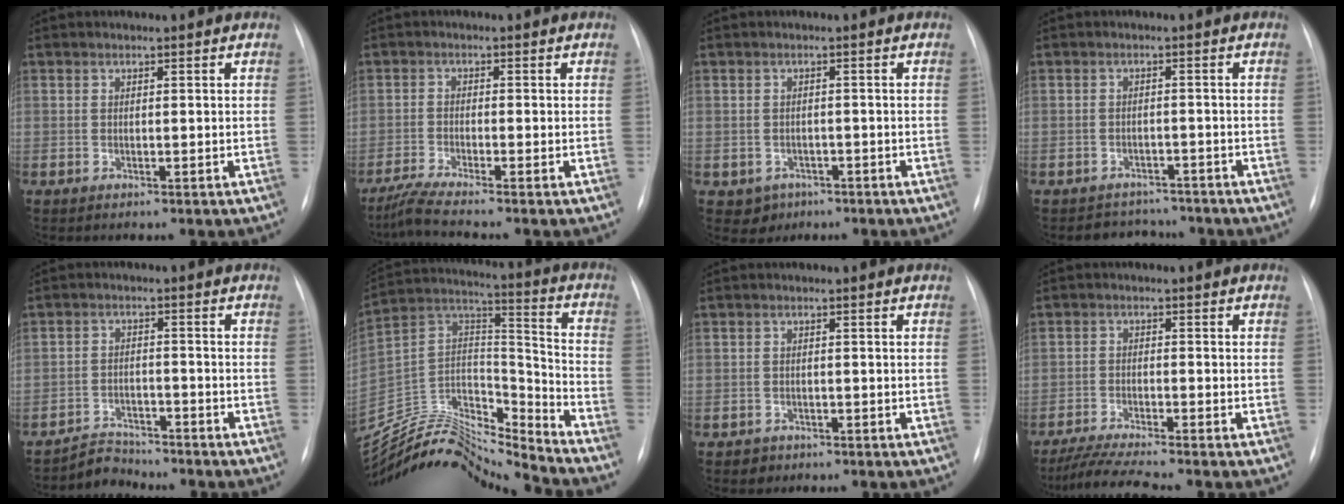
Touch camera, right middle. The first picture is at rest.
{"total": 4.3, "force": [-3.7, -1.2, 2.0], "torque": [-0.049, -0.018, -0.072]}
{"total": 3.0, "force": [-1.4, 2.6, 0.3], "torque": [-0.003, 0.009, -0.011]}
{"total": 5.0, "force": [-4.5, 2.3, -0.3], "torque": [0.007, 0.017, -0.059]}
{"total": 4.0, "force": [-3.8, 0.8, -0.9], "torque": [0.015, -0.004, -0.062]}
{"total": 18.2, "force": [-17.8, 1.6, 3.7], "torque": [-0.054, 0.066, -0.310]}
{"total": 1.4, "force": [-0.9, 1.1, -0.1], "torque": [-0.002, 0.004, -0.012]}
{"total": 6.6, "force": [-5.8, -1.1, 3.1], "torque": [-0.056, -0.027, -0.102]}